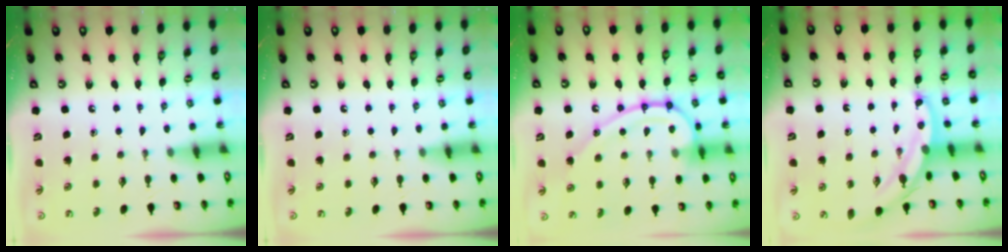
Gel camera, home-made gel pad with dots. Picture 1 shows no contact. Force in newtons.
{"total": 0.0}
{"total": 16.4, "press": 16.3, "slide": 1.7}
{"total": 5.6, "press": 5.5, "slide": 0.4}